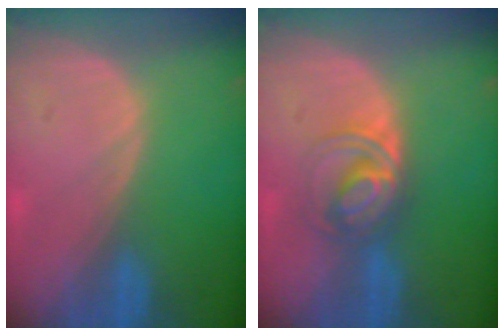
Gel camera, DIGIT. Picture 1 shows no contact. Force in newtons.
{"total": 6.0, "press": 5.6, "slide": 2.3}